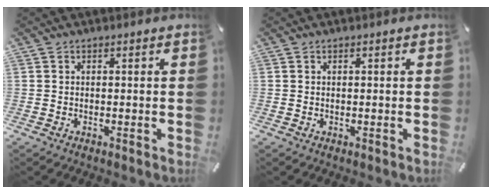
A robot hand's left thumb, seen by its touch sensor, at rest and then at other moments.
{"total": 0.0}